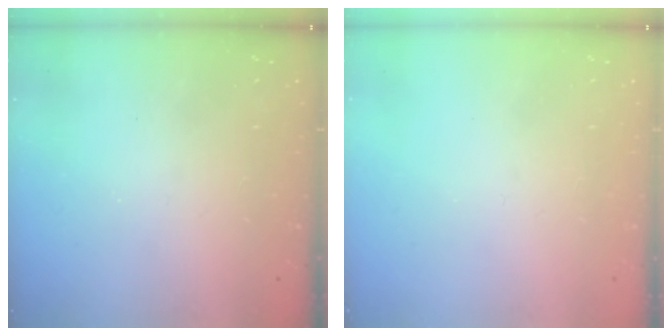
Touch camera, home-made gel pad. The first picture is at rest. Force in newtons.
{"total": 0.0}